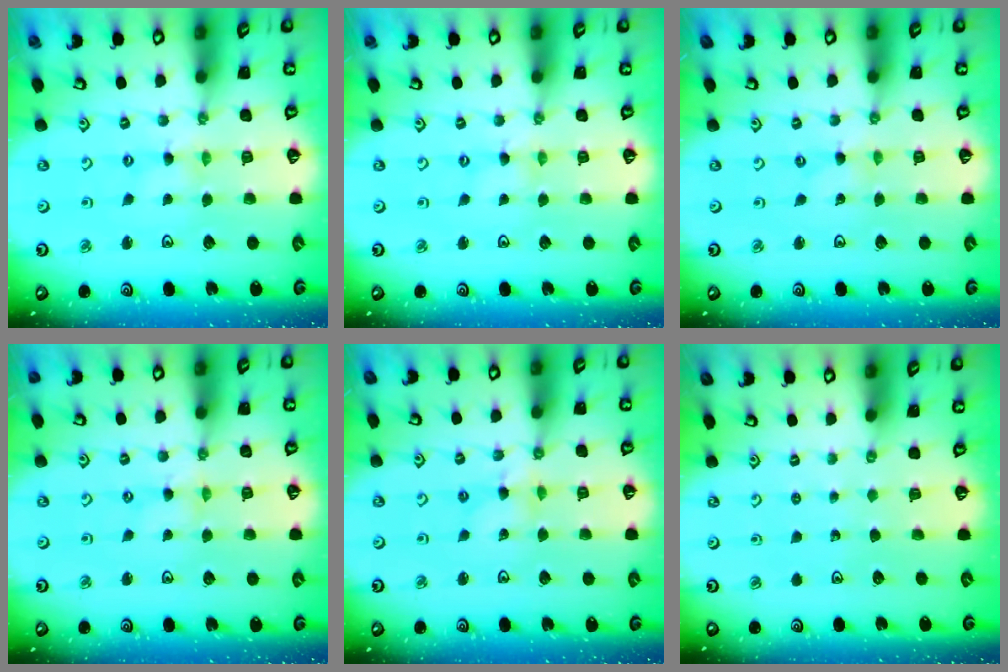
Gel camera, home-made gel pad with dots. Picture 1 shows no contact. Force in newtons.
{"total": 0.0}
{"total": 0.0}
{"total": 0.6, "press": 0.6, "slide": 0.1}
{"total": 2.7, "press": 2.7, "slide": 0.2}
{"total": 0.0}